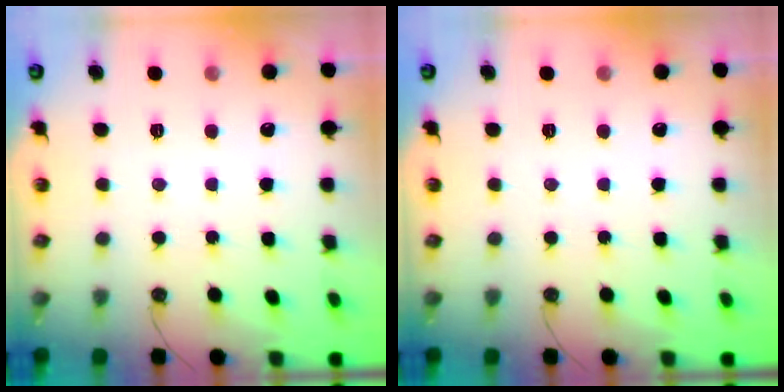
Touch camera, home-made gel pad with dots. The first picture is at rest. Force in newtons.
{"total": 0.0}